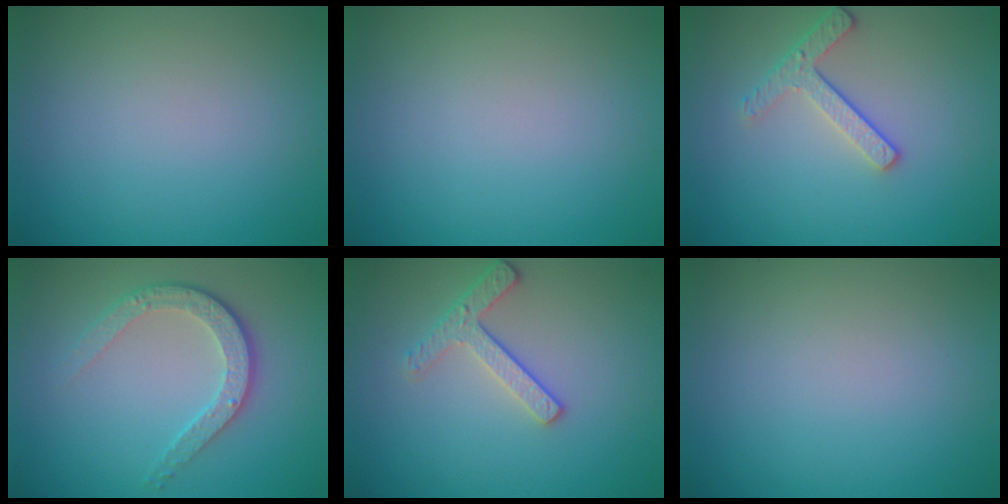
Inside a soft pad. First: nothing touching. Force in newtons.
{"total": 0.0}
{"total": 2.6, "press": 2.2, "slide": 1.3}
{"total": 3.8, "press": 2.8, "slide": 2.5}
{"total": 2.4, "press": 2.3, "slide": 0.8}
{"total": 0.0}